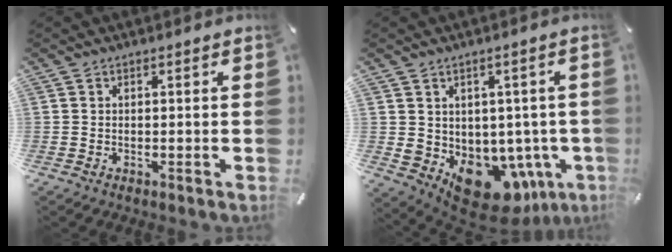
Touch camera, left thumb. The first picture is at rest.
{"total": 13.4, "force": [-6.3, 9.4, 7.3], "torque": [-0.083, 0.003, -0.098]}